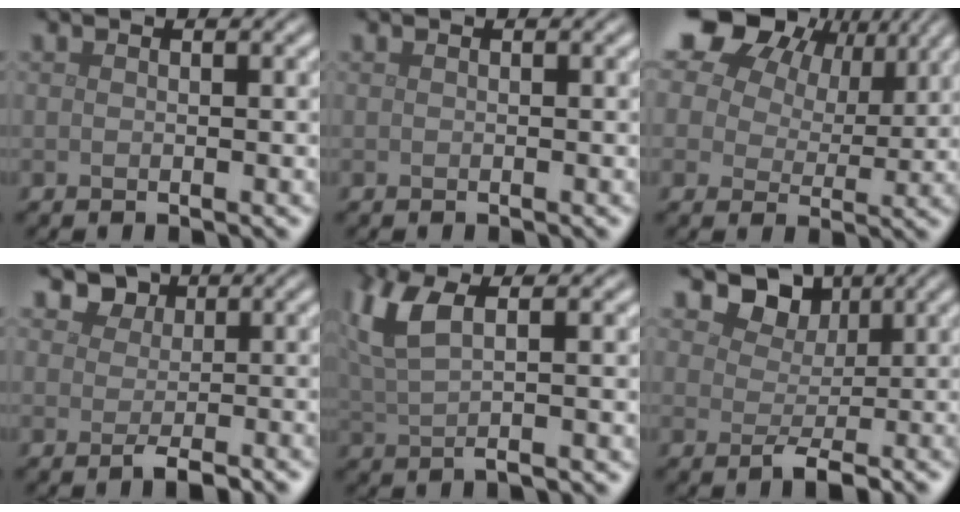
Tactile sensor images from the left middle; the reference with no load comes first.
{"total": 0.0}
{"total": 17.5, "force": [10.1, 11.1, 9.0], "torque": [-0.204, 0.052, 0.188]}
{"total": 2.3, "force": [0.2, 1.9, 1.3], "torque": [-0.010, -0.004, 0.000]}
{"total": 4.7, "force": [1.3, 1.5, 4.2], "torque": [-0.090, 0.008, 0.025]}
{"total": 3.4, "force": [1.3, 2.5, 1.9], "torque": [-0.023, -0.006, 0.012]}